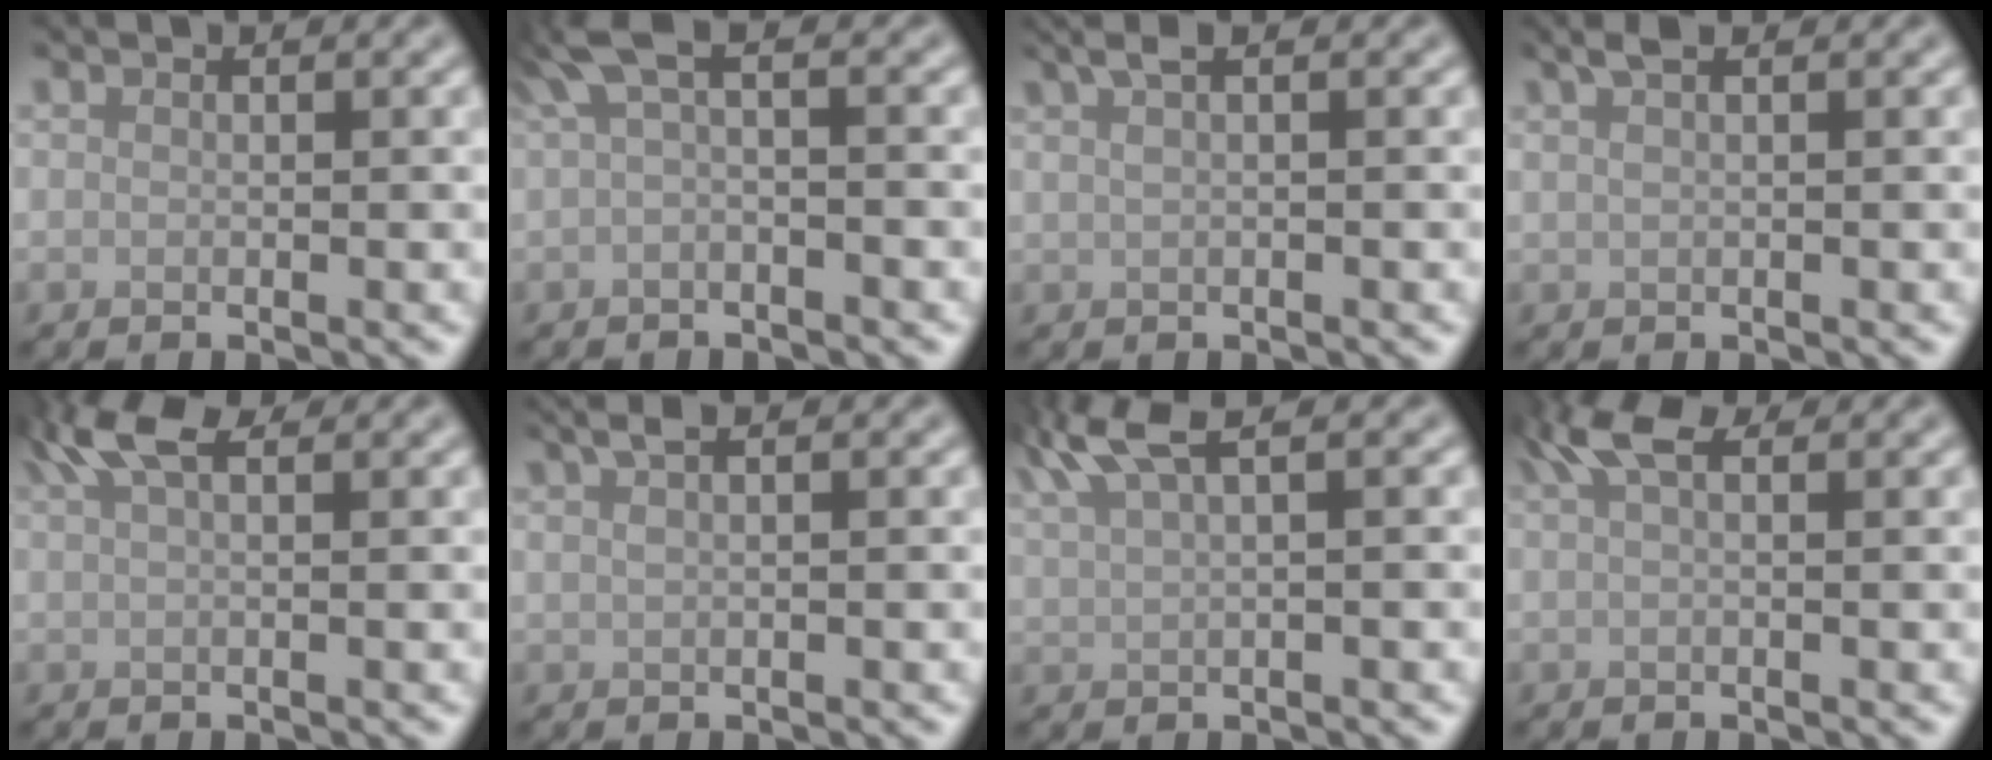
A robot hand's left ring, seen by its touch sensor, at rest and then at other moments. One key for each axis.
{"total": 3.1, "fx": 0.7, "fy": 0.8, "fz": 2.9, "tx": -0.053, "ty": 0.005, "tz": 0.006}
{"total": 2.5, "fx": 1.4, "fy": 0.7, "fz": 1.9, "tx": -0.031, "ty": 0.005, "tz": 0.016}
{"total": 1.7, "fx": 1.1, "fy": 0.5, "fz": 1.2, "tx": -0.022, "ty": 0.004, "tz": 0.015}
{"total": 3.6, "fx": 2.4, "fy": 0.9, "fz": 2.6, "tx": -0.050, "ty": 0.013, "tz": 0.042}
{"total": 2.5, "fx": 1.5, "fy": 0.9, "fz": 1.8, "tx": -0.026, "ty": 0.007, "tz": 0.012}
{"total": 4.6, "fx": 3.0, "fy": 1.1, "fz": 3.3, "tx": -0.067, "ty": 0.022, "tz": 0.056}
{"total": 3.1, "fx": 1.8, "fy": 0.9, "fz": 2.4, "tx": -0.044, "ty": 0.011, "tz": 0.029}